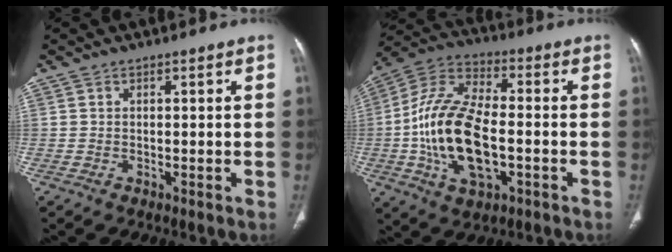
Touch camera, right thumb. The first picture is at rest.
{"total": 18.6, "force": [-3.1, 9.2, 15.8], "torque": [-0.309, 0.023, -0.058]}